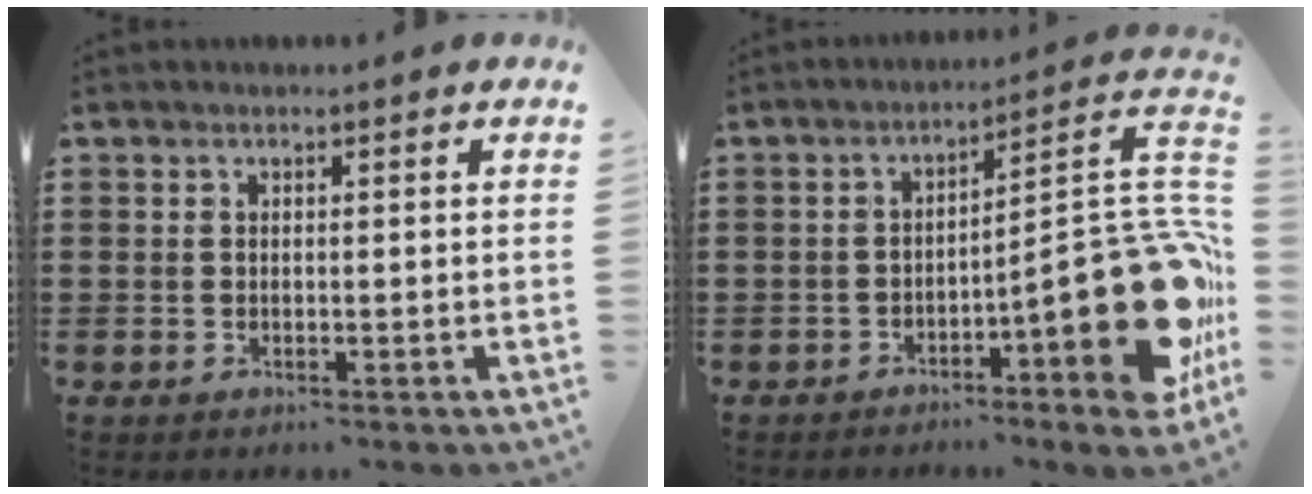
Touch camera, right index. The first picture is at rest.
{"total": 15.3, "force": [-4.4, 3.8, 14.2], "torque": [-0.173, -0.008, -0.064]}